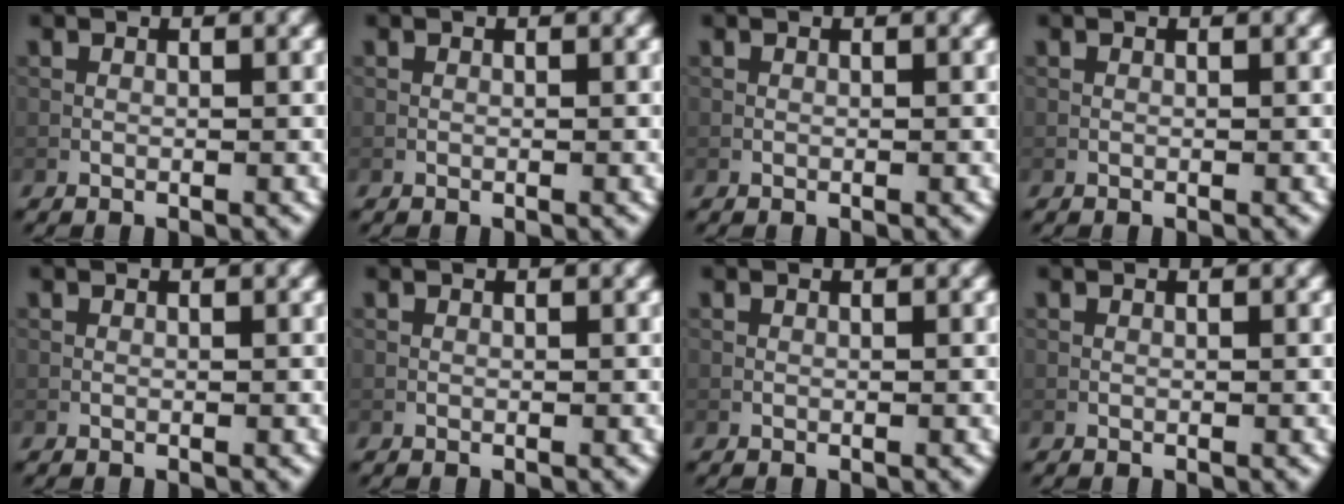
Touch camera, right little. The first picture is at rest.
{"total": 0.0}
{"total": 0.0}
{"total": 0.0}
{"total": 0.0}
{"total": 0.0}
{"total": 0.0}
{"total": 0.0}